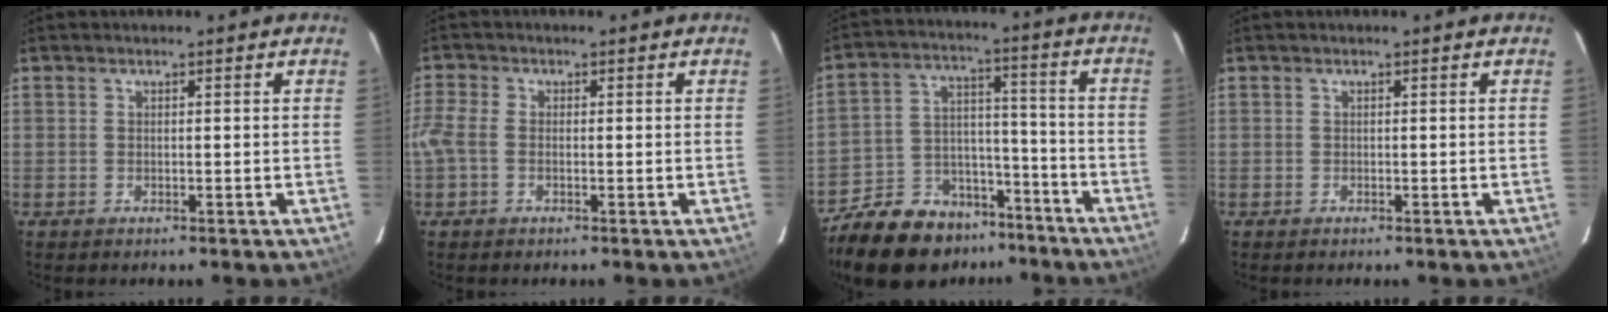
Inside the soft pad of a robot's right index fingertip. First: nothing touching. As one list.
[{"total": 3.3, "force": [-1.1, 1.9, 2.5], "torque": [-0.063, 0.000, -0.025]}, {"total": 18.8, "force": [-14.2, 10.1, 7.1], "torque": [-0.171, 0.043, -0.210]}, {"total": 0.0}]